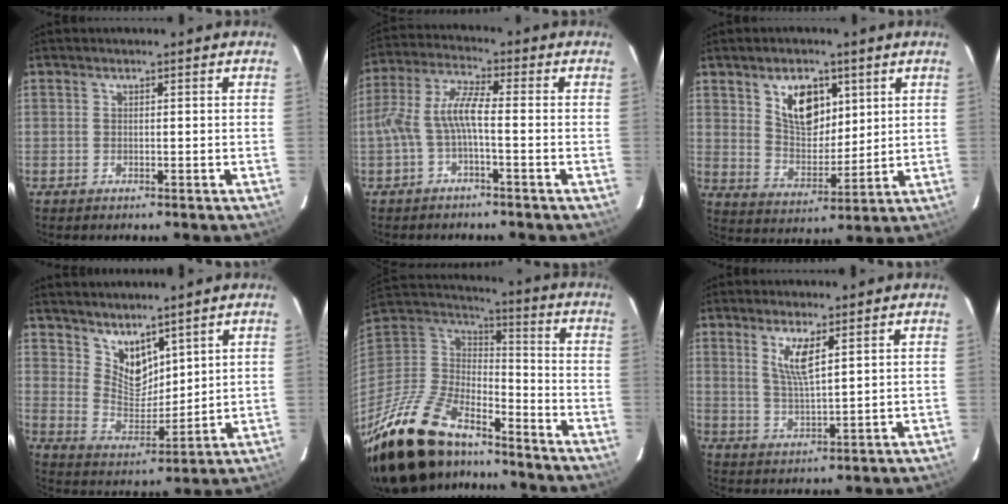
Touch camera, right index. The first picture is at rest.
{"total": 6.5, "force": [-2.0, 1.2, 6.0], "torque": [-0.140, 0.013, -0.036]}
{"total": 10.3, "force": [4.8, 6.2, 6.7], "torque": [-0.109, 0.003, 0.095]}
{"total": 7.9, "force": [6.1, 3.9, 3.1], "torque": [-0.046, -0.003, 0.124]}
{"total": 29.5, "force": [-21.9, 11.8, 15.8], "torque": [-0.339, -0.021, -0.369]}
{"total": 5.6, "force": [2.7, 1.0, 4.8], "torque": [-0.093, -0.009, 0.053]}